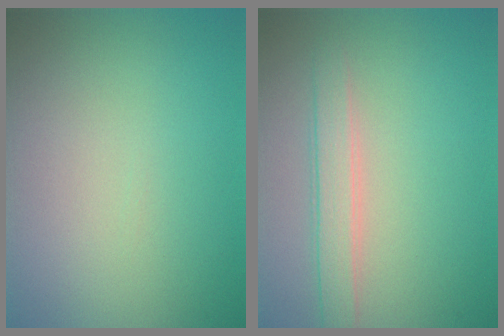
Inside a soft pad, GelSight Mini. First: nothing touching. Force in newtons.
{"total": 2.4, "press": 2.4, "slide": 0.1}